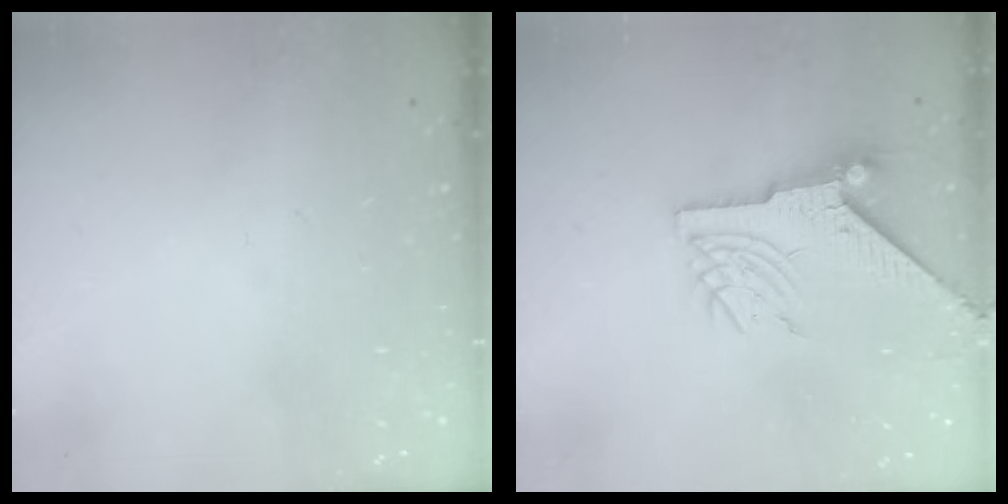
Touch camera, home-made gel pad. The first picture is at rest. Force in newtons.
{"total": 7.7, "press": 7.6, "slide": 0.9}